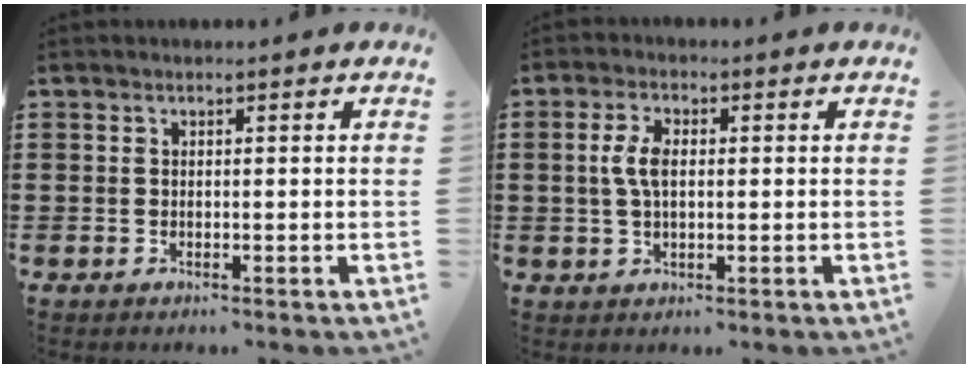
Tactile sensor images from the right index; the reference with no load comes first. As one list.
[{"total": 4.5, "force": [0.4, 2.1, 3.9], "torque": [-0.094, 0.003, 0.000]}]